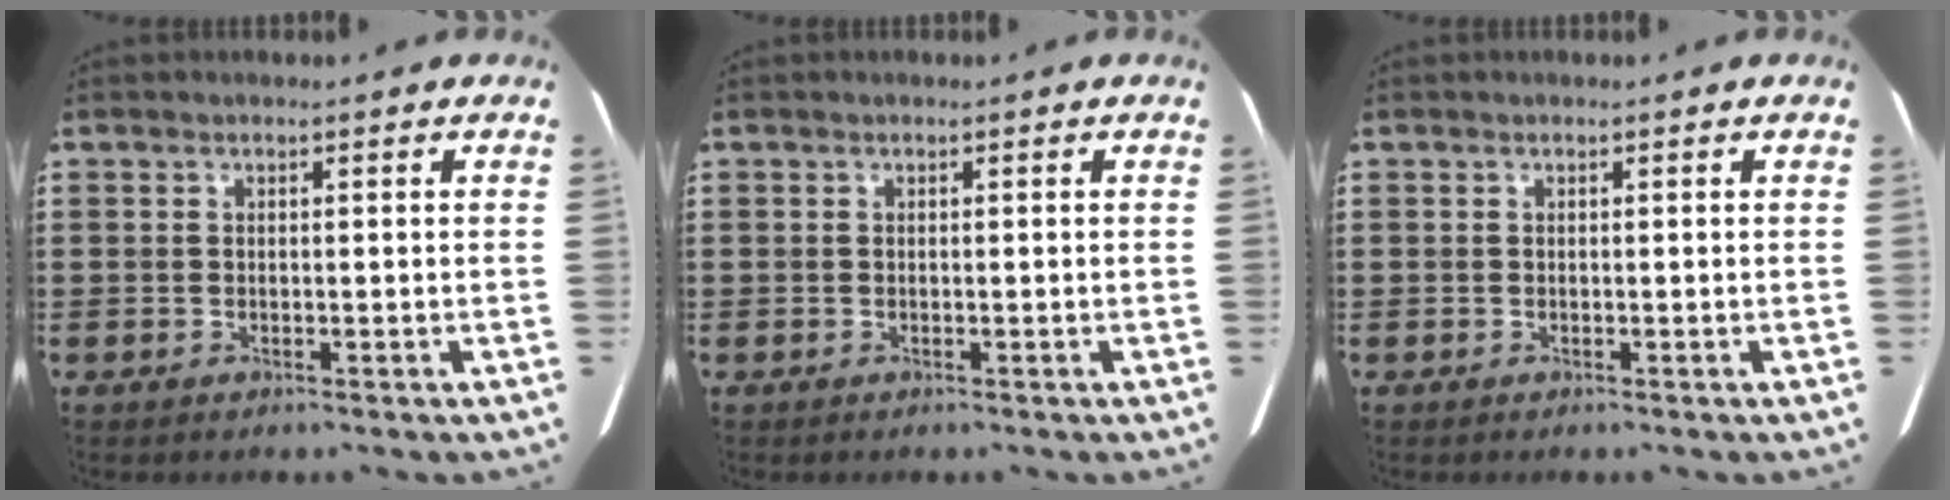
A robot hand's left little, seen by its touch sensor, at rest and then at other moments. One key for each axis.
{"total": 0.0}
{"total": 0.0}